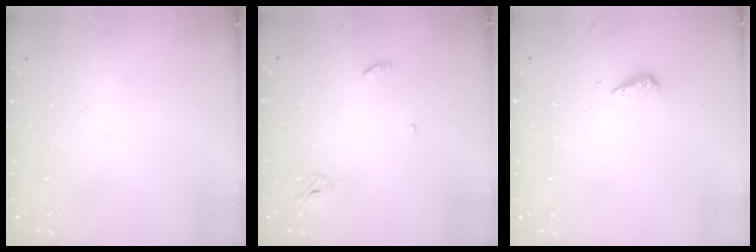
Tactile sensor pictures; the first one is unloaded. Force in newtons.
{"total": 3.2, "press": 3.2, "slide": 0.2}
{"total": 3.0, "press": 3.0, "slide": 0.2}